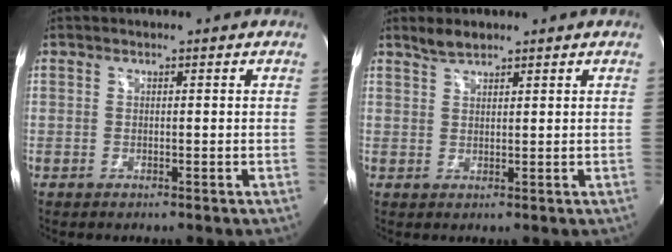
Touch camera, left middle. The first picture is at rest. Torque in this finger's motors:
{"motor_torque": [0.11, -0.07, -0.06, 0.00]}